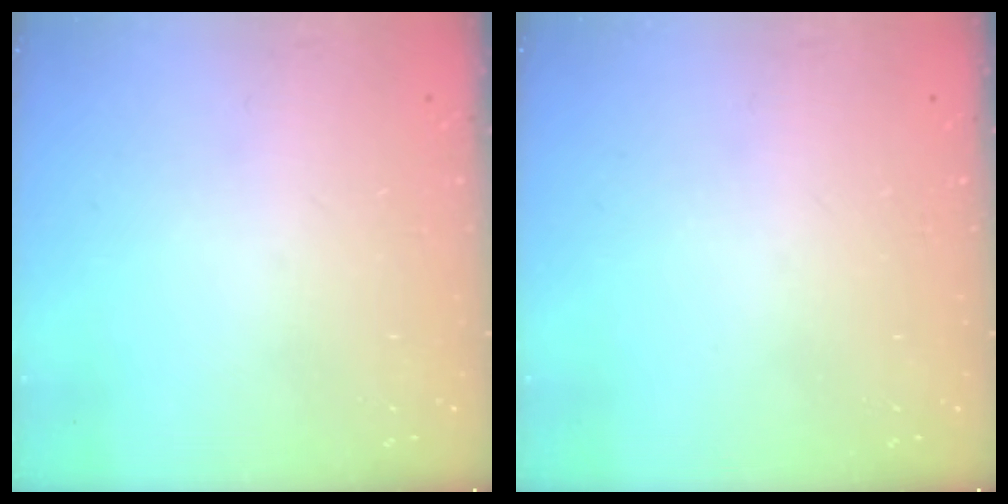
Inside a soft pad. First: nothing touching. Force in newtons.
{"total": 0.0}